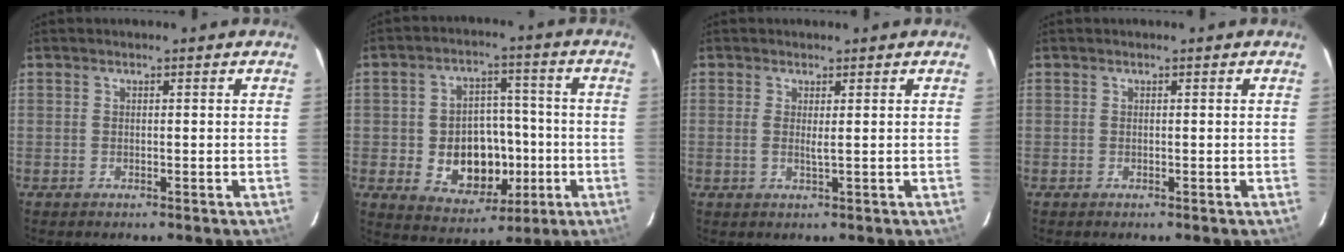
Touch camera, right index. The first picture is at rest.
{"total": 11.4, "force": [-2.1, 9.2, 6.3], "torque": [-0.131, 0.010, -0.015]}
{"total": 1.5, "force": [0.3, 0.0, 1.4], "torque": [-0.029, -0.003, 0.002]}
{"total": 0.0}